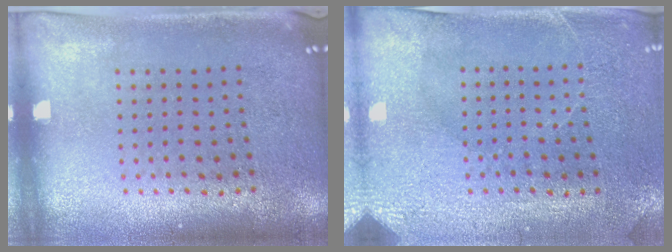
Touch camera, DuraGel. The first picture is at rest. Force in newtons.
{"total": 2.9, "press": 2.8, "slide": 0.7}